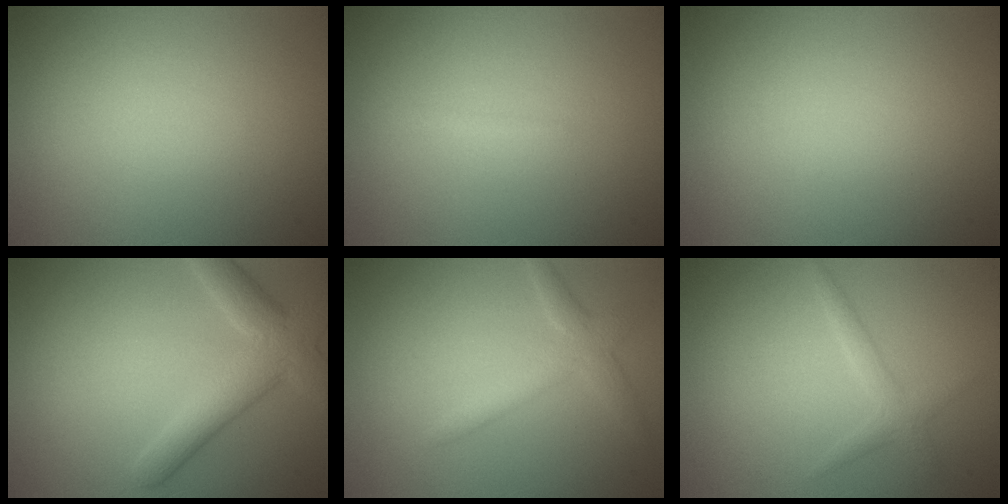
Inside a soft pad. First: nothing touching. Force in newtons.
{"total": 0.8, "press": 0.7, "slide": 0.1}
{"total": 0.0}
{"total": 4.9, "press": 4.9, "slide": 0.4}
{"total": 2.6, "press": 2.6, "slide": 0.1}
{"total": 1.6, "press": 1.6, "slide": 0.1}